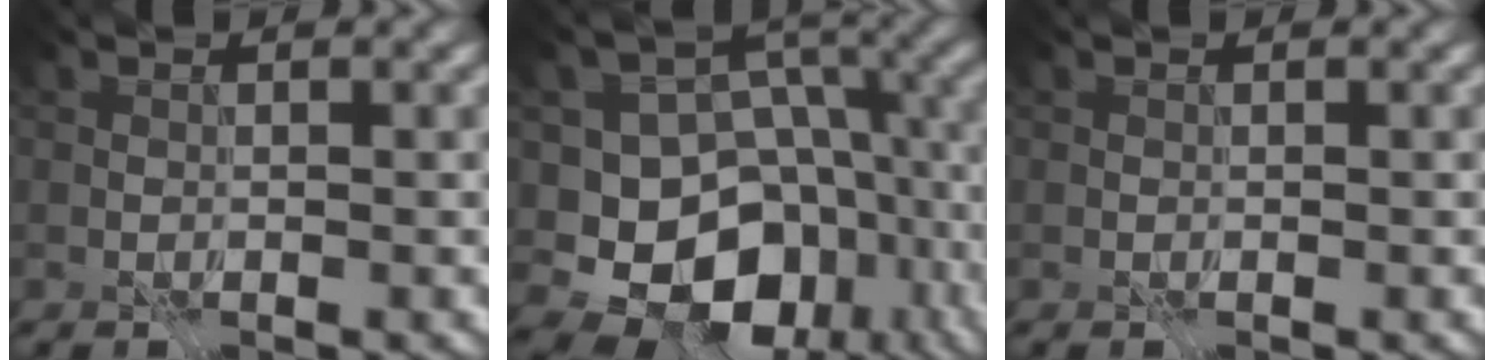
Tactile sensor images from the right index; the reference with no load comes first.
{"total": 13.7, "force": [-6.1, 10.4, 6.6], "torque": [-0.113, -0.007, -0.091]}
{"total": 0.0}